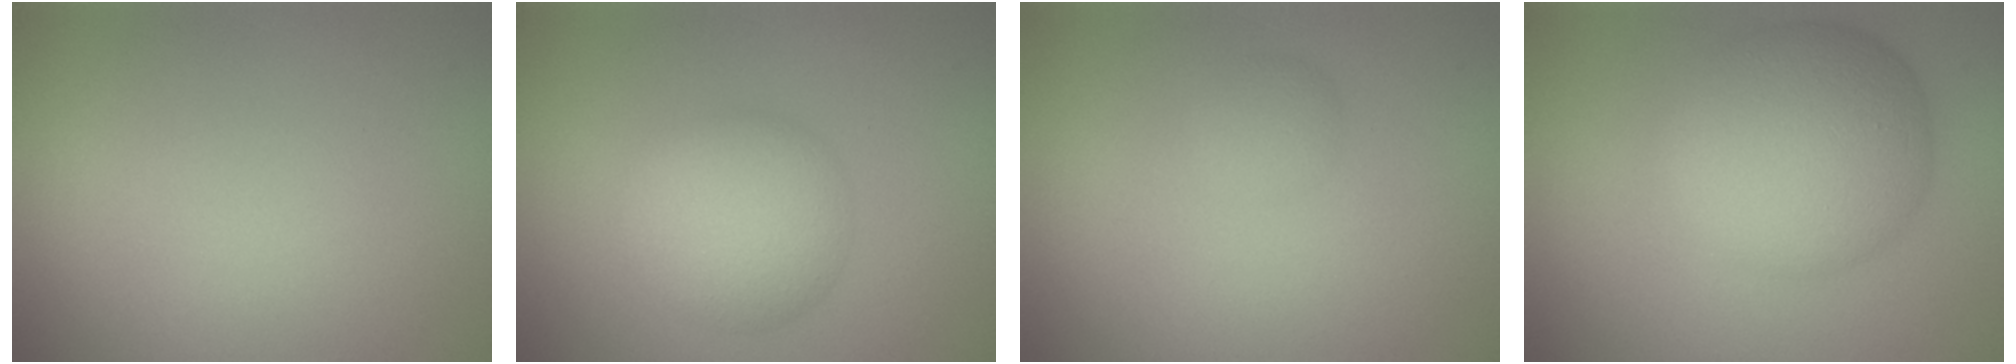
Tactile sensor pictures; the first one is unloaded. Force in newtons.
{"total": 5.0, "press": 5.0, "slide": 0.3}
{"total": 1.1, "press": 1.1, "slide": 0.0}
{"total": 8.7, "press": 8.7, "slide": 0.2}